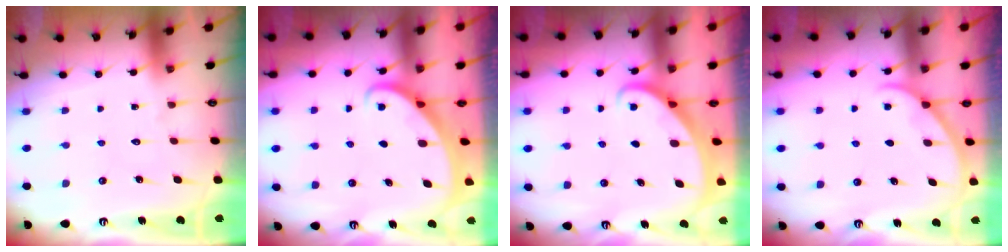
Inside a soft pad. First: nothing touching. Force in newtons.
{"total": 1.5, "press": 1.5, "slide": 0.0}
{"total": 1.5, "press": 1.5, "slide": 0.0}
{"total": 2.6, "press": 2.6, "slide": 0.3}